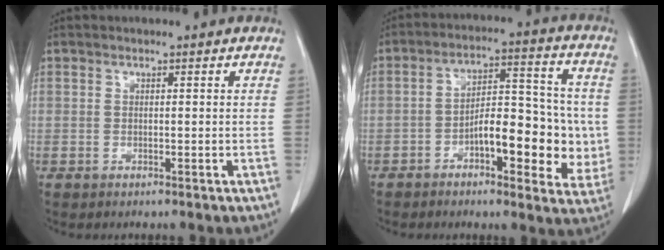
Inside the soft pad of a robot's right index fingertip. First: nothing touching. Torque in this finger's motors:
{"motor_torque": [0.49, -0.14, 0.23, 0.06]}